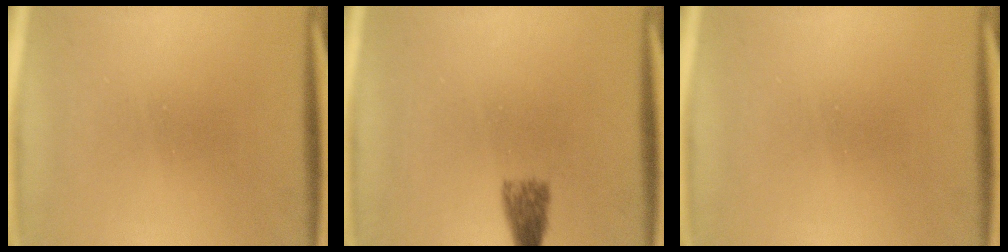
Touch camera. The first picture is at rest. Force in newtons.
{"total": 2.7}
{"total": 0.0}